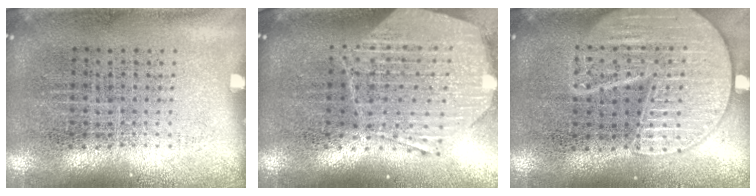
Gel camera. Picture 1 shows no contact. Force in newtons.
{"total": 2.8, "press": 2.3, "slide": 1.7}
{"total": 2.7, "press": 2.7, "slide": 0.2}